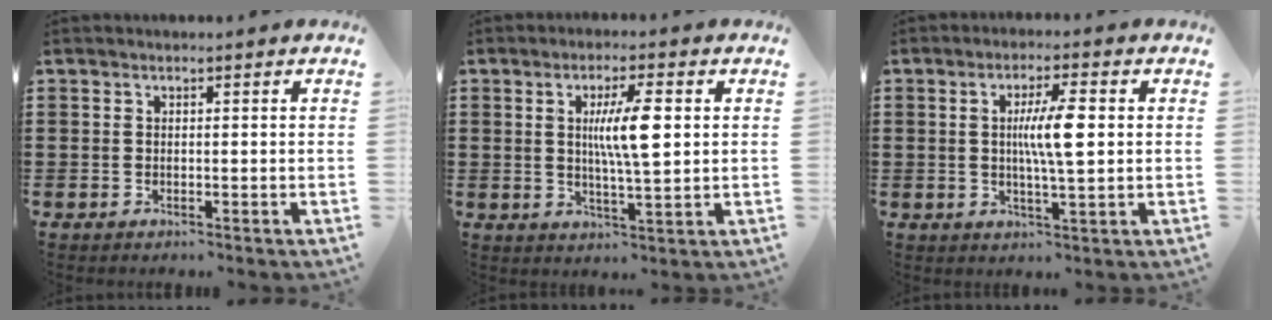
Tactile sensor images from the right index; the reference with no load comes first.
{"total": 7.6, "force": [1.4, 1.4, 7.3], "torque": [-0.141, 0.004, 0.019]}
{"total": 7.1, "force": [0.7, 1.1, 6.9], "torque": [-0.127, 0.002, 0.008]}